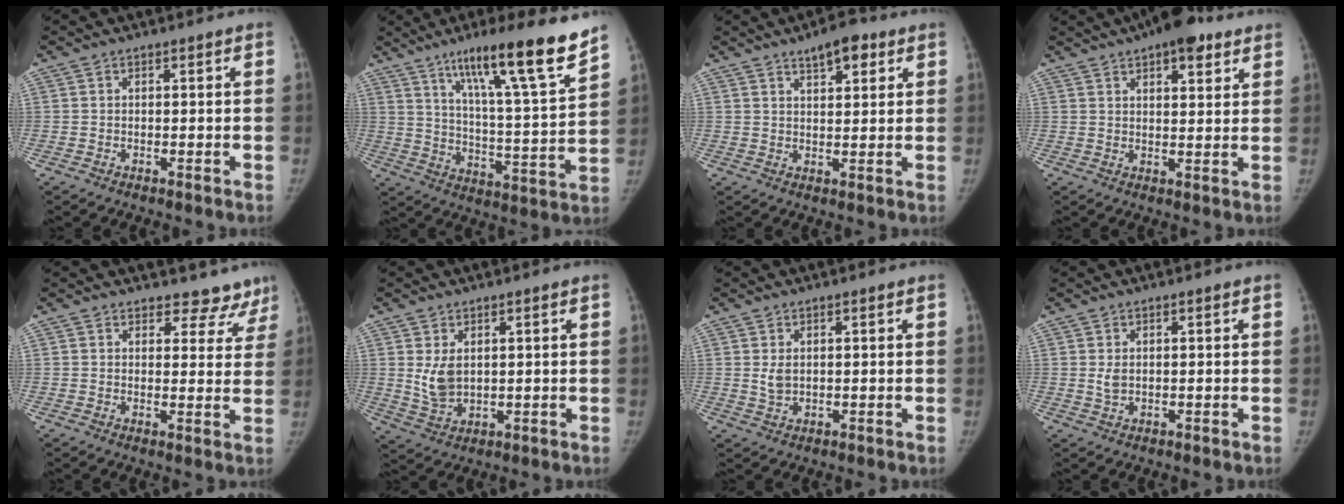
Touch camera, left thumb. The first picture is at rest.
{"total": 19.7, "force": [13.5, 1.3, 14.3], "torque": [-0.200, -0.068, 0.218]}
{"total": 6.2, "force": [3.7, 2.5, 4.2], "torque": [-0.046, -0.014, 0.050]}
{"total": 9.8, "force": [6.1, 4.0, 6.5], "torque": [-0.064, -0.019, 0.083]}
{"total": 8.6, "force": [7.7, 3.8, 0.4], "torque": [0.051, -0.044, 0.068]}
{"total": 5.4, "force": [1.4, 3.4, 4.0], "torque": [-0.068, -0.015, 0.038]}
{"total": 2.4, "force": [0.6, 1.5, 1.8], "torque": [-0.028, -0.008, 0.017]}
{"total": 1.9, "force": [0.5, 1.1, 1.4], "torque": [-0.023, -0.006, 0.013]}